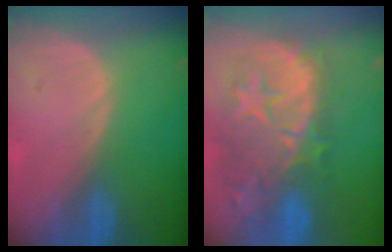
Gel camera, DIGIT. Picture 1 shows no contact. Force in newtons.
{"total": 12.4, "press": 11.2, "slide": 5.3}